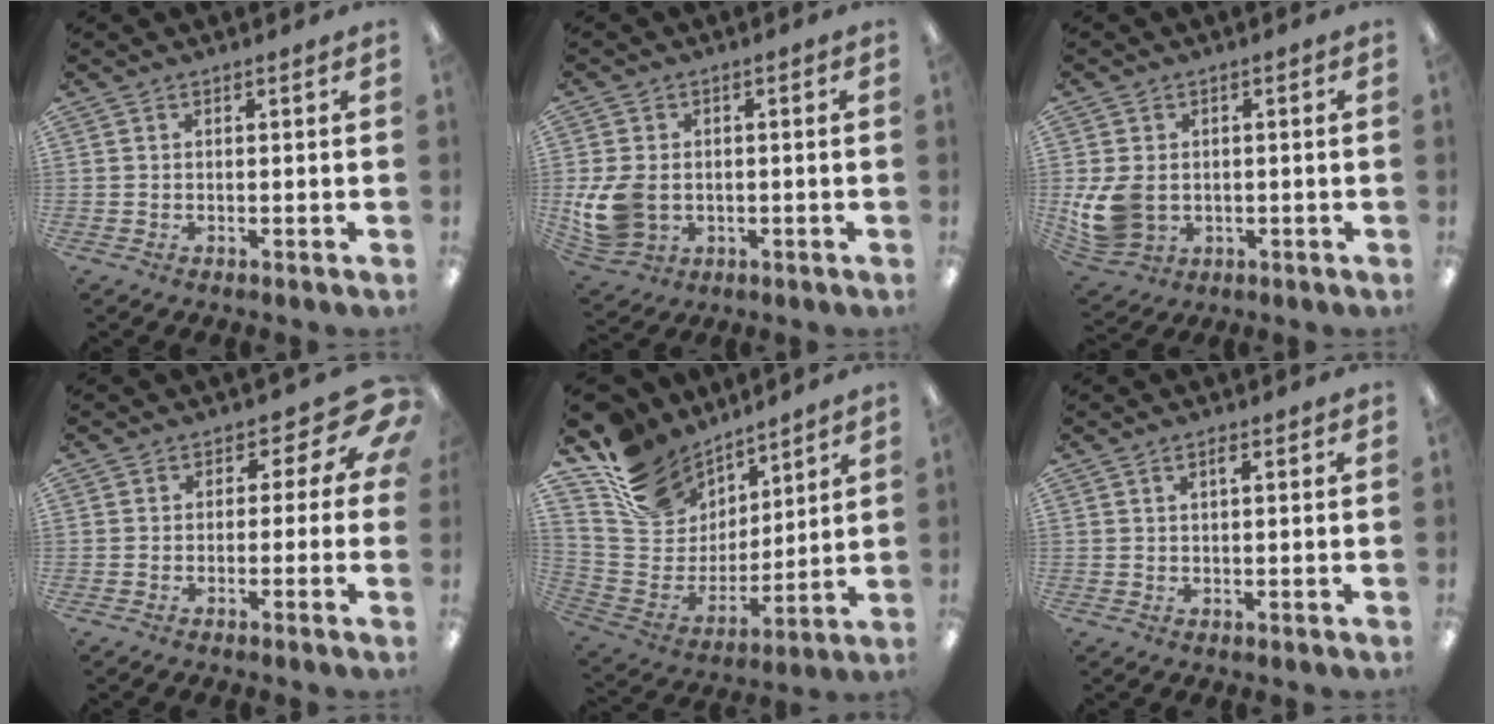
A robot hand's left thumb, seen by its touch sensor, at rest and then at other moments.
{"total": 10.9, "force": [-1.3, 8.7, 6.5], "torque": [-0.140, 0.006, -0.020]}
{"total": 10.5, "force": [-0.9, 8.5, 6.1], "torque": [-0.127, 0.009, -0.011]}
{"total": 6.7, "force": [1.5, 4.3, 4.9], "torque": [-0.058, -0.011, 0.025]}
{"total": 17.2, "force": [12.4, 10.9, 5.1], "torque": [-0.122, -0.080, 0.240]}
{"total": 2.0, "force": [0.9, 0.7, 1.6], "torque": [-0.026, 0.002, 0.012]}